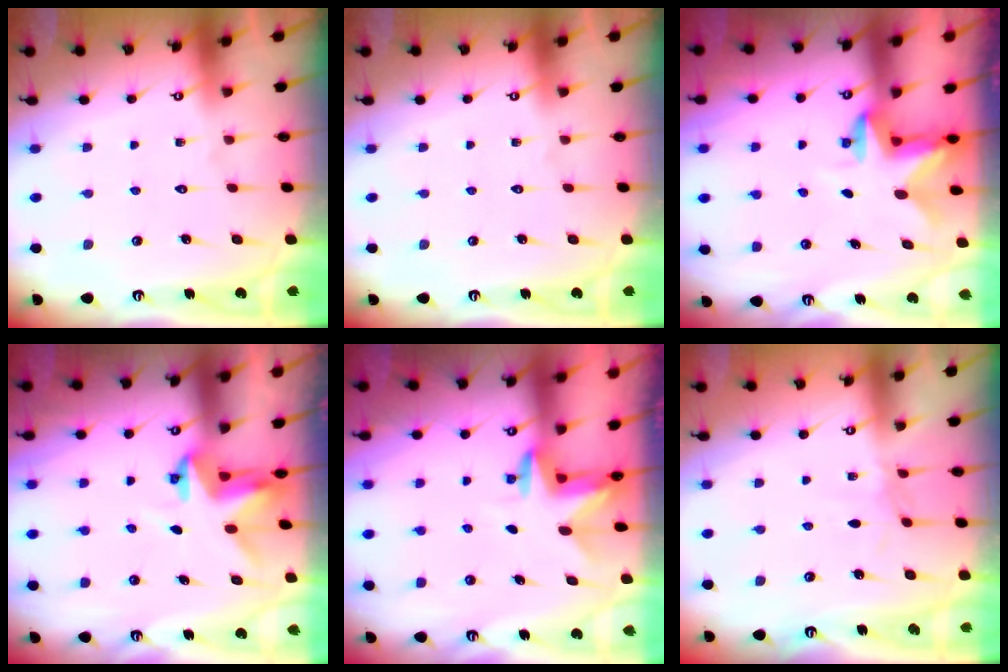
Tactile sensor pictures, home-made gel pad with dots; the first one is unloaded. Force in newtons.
{"total": 0.0}
{"total": 2.8, "press": 2.8, "slide": 0.5}
{"total": 3.5, "press": 3.5, "slide": 0.2}
{"total": 2.7, "press": 2.7, "slide": 0.2}
{"total": 1.5, "press": 1.5, "slide": 0.4}